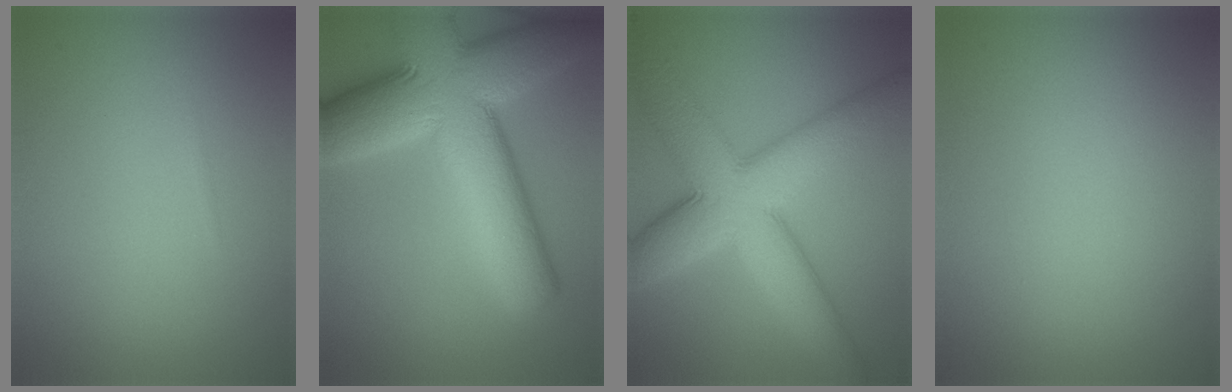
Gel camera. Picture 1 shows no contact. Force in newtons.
{"total": 14.3, "press": 14.2, "slide": 0.6}
{"total": 11.6, "press": 11.6, "slide": 0.2}
{"total": 0.0}